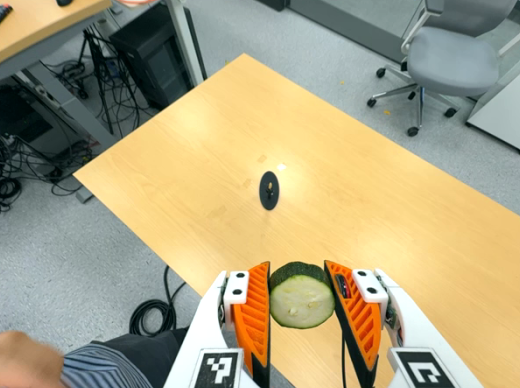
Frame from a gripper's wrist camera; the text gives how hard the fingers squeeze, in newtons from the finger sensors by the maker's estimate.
{"total": 11.6, "left": 10.1, "right": 13.1}